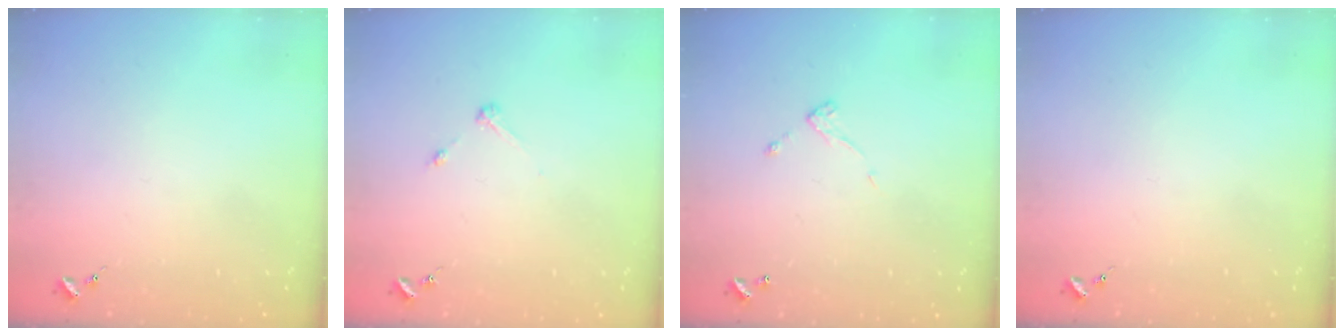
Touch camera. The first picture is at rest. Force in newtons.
{"total": 3.3, "press": 3.2, "slide": 0.4}
{"total": 4.5, "press": 4.5, "slide": 0.5}
{"total": 0.0}